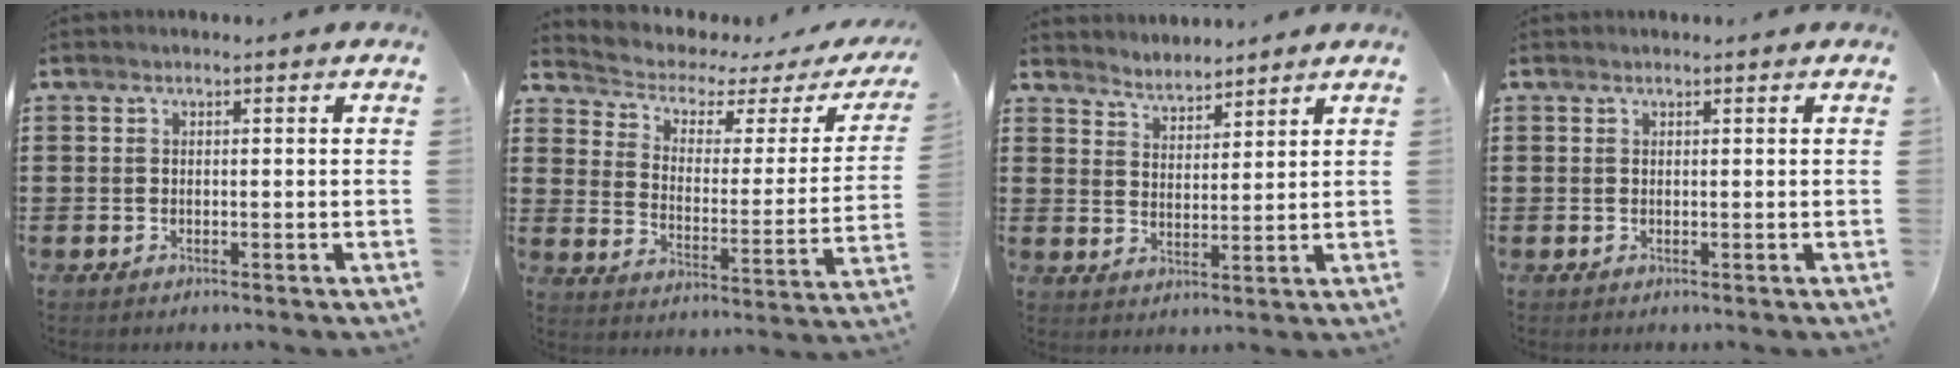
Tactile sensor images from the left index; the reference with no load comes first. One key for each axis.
{"total": 3.0, "fx": 2.1, "fy": 1.5, "fz": 1.5, "tx": -0.048, "ty": -0.018, "tz": 0.027}
{"total": 3.4, "fx": 3.3, "fy": 0.4, "fz": -0.7, "tx": 0.000, "ty": -0.013, "tz": 0.061}
{"total": 0.0}